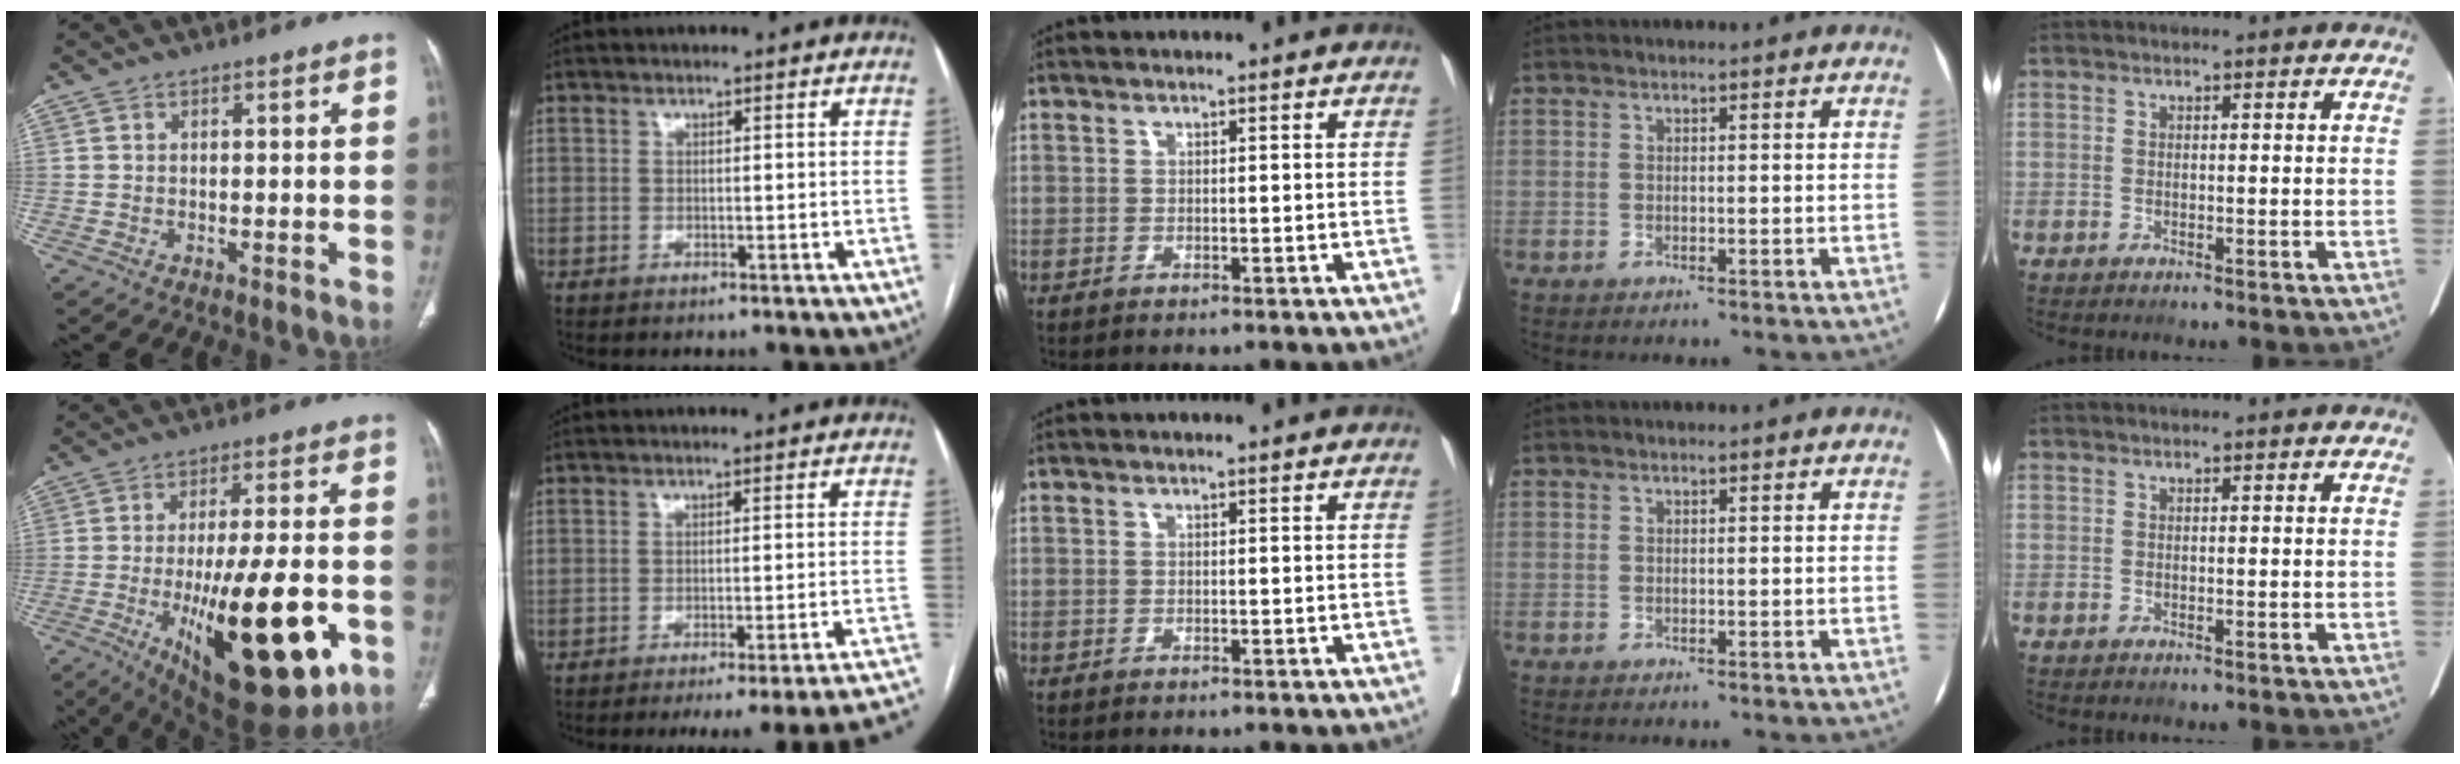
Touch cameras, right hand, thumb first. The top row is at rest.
{"thumb": {"total": 24.3, "force": [-7.5, 8.4, 21.6], "torque": [-0.305, 0.000, -0.092]}, "index": {"total": 19.4, "force": [-17.5, -1.1, 8.4], "torque": [-0.036, -0.013, -0.210]}}